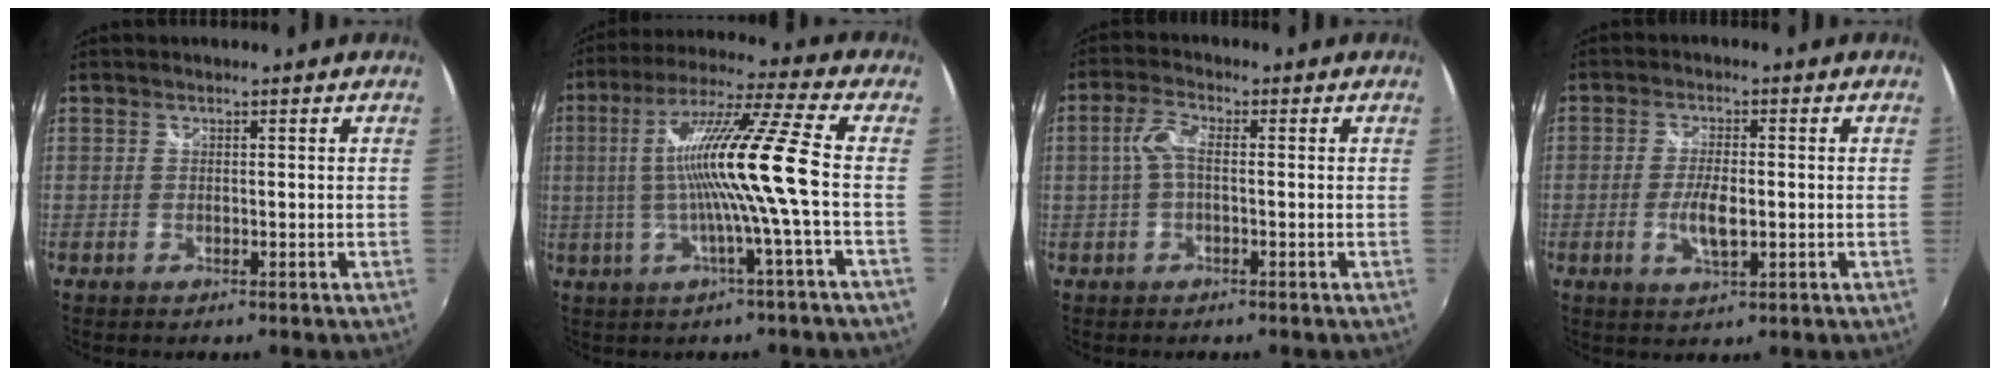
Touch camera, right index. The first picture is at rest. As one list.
[{"total": 14.3, "force": [-1.4, -2.1, 14.0], "torque": [-0.255, 0.002, -0.023]}, {"total": 4.2, "force": [-0.2, 1.6, 3.9], "torque": [-0.082, 0.009, -0.003]}, {"total": 5.3, "force": [-1.1, 1.7, 4.9], "torque": [-0.099, -0.007, -0.020]}]